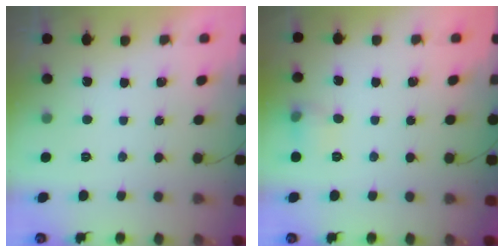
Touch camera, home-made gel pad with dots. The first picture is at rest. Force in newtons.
{"total": 5.5, "press": 5.4, "slide": 1.2}